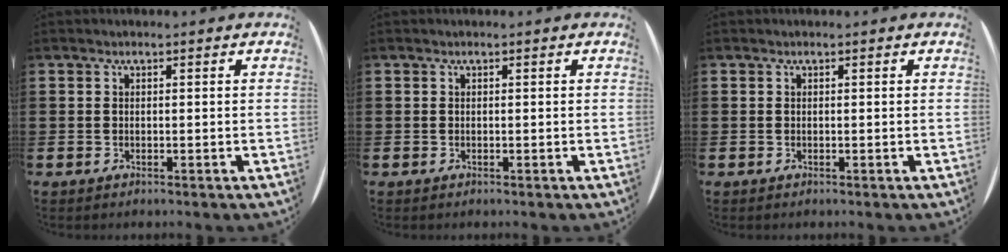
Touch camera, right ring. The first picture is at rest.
{"total": 0.0}
{"total": 0.0}